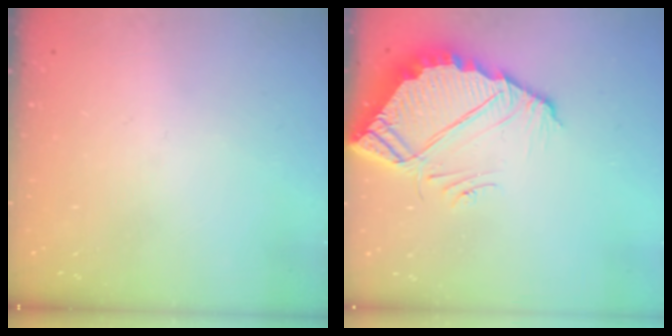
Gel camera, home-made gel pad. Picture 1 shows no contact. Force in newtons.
{"total": 6.7, "press": 6.7, "slide": 0.3}